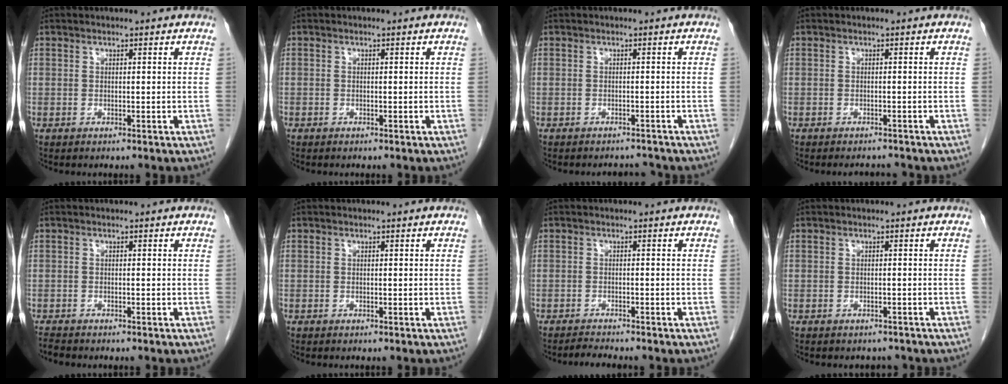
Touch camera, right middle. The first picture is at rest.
{"total": 0.0}
{"total": 2.3, "force": [-2.2, 0.3, -0.3], "torque": [0.006, -0.007, -0.030]}
{"total": 1.8, "force": [-1.8, 0.2, 0.1], "torque": [0.000, -0.008, -0.021]}
{"total": 1.4, "force": [-1.3, 0.4, 0.4], "torque": [-0.013, -0.004, -0.021]}
{"total": 0.0}
{"total": 1.8, "force": [-1.8, -0.3, 0.3], "torque": [-0.014, -0.011, -0.031]}
{"total": 2.8, "force": [-2.5, 1.2, 0.3], "torque": [-0.007, -0.001, -0.032]}